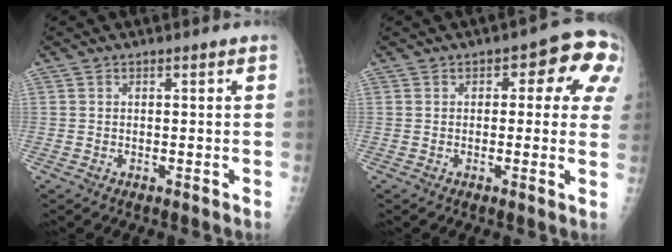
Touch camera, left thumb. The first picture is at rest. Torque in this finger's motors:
{"motor_torque": [1.06, 0.57, 0.07, -0.16, 0.07]}